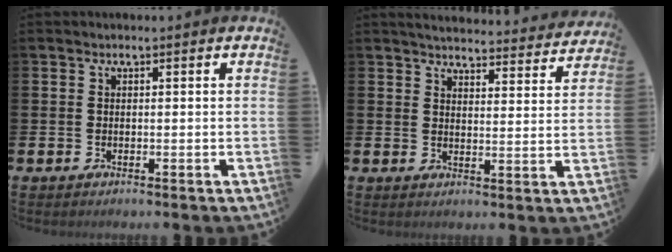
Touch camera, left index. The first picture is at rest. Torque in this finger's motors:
{"motor_torque": [1.07, -1.07, 0.26, 0.07]}